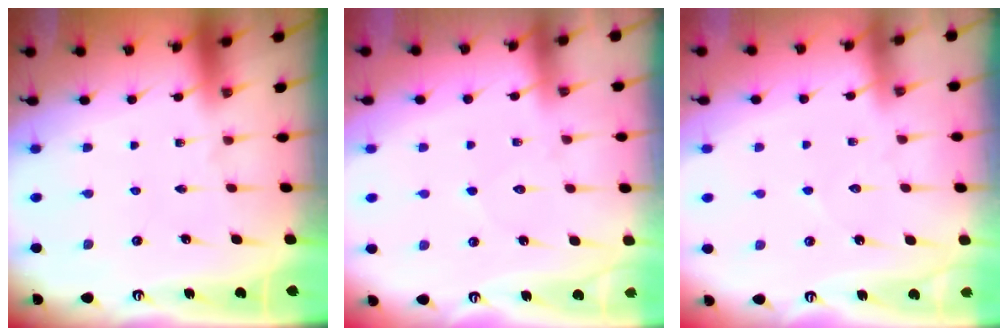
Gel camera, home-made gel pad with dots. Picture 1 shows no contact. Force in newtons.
{"total": 5.3, "press": 5.3, "slide": 0.7}
{"total": 3.3, "press": 3.3, "slide": 0.4}